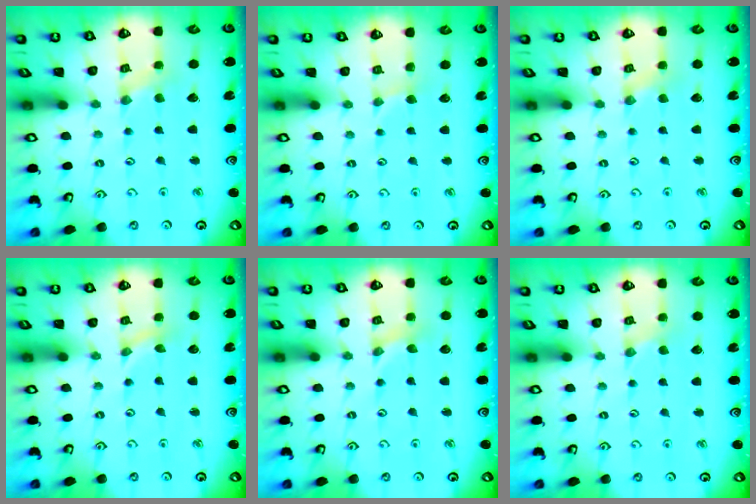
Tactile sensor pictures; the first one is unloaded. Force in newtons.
{"total": 1.5, "press": 1.5, "slide": 0.2}
{"total": 1.1, "press": 1.1, "slide": 0.3}
{"total": 0.0}
{"total": 0.0}
{"total": 0.0}